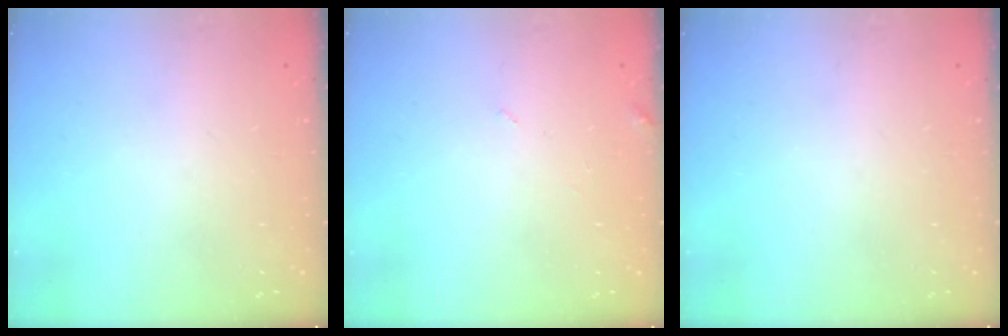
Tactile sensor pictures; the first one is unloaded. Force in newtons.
{"total": 3.2, "press": 3.2, "slide": 0.4}
{"total": 0.0}